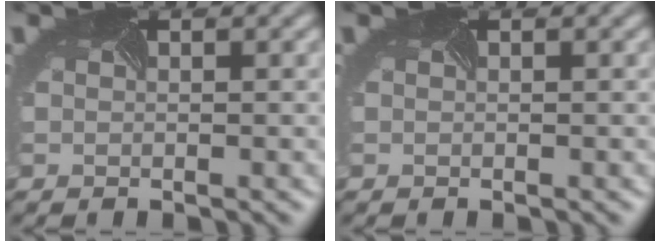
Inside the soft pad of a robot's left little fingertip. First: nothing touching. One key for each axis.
{"total": 0.0}